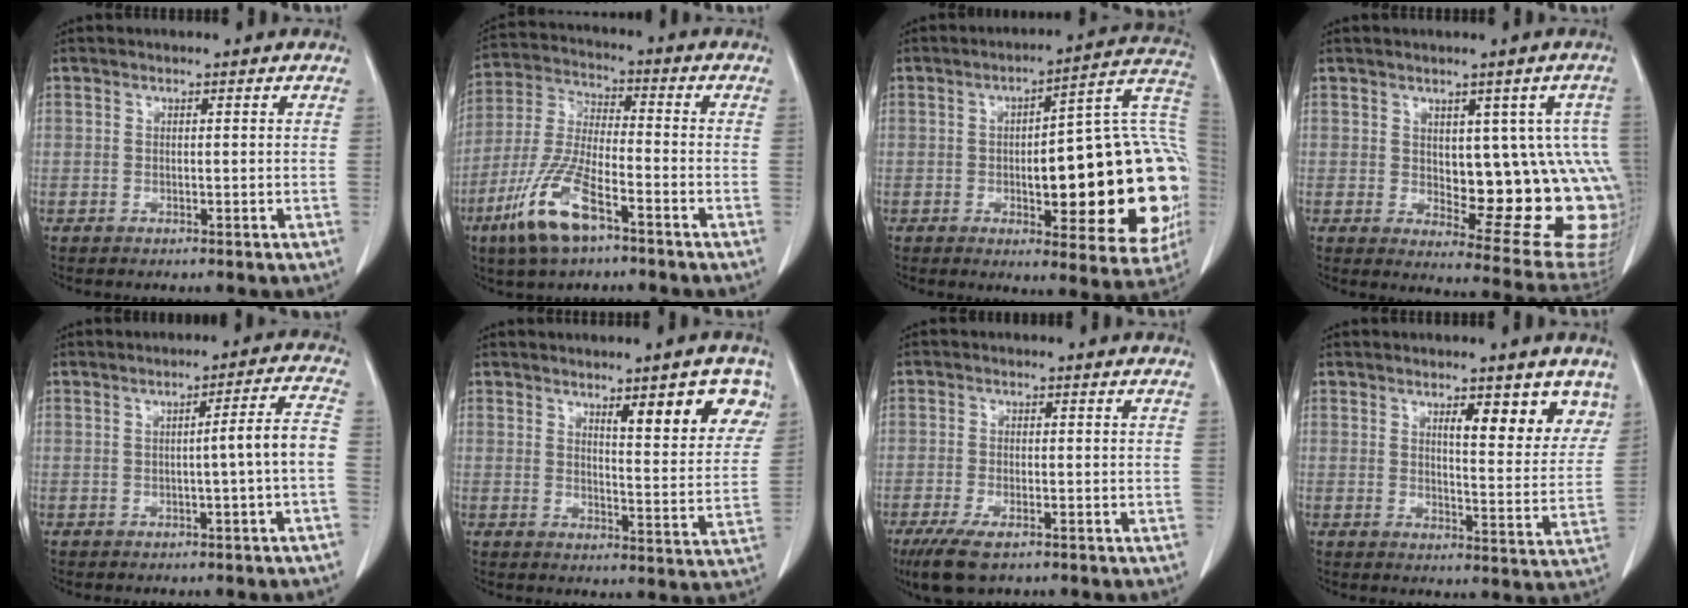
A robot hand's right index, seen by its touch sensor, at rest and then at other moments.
{"total": 12.3, "force": [-6.8, 3.1, 9.8], "torque": [-0.214, -0.017, -0.128]}
{"total": 26.4, "force": [-2.8, 6.4, 25.5], "torque": [-0.244, 0.031, -0.024]}
{"total": 15.8, "force": [0.2, 6.4, 14.4], "torque": [-0.121, 0.010, 0.022]}
{"total": 5.0, "force": [-1.2, -0.8, 4.8], "torque": [-0.064, 0.011, -0.017]}
{"total": 9.6, "force": [5.4, 1.7, 7.7], "torque": [-0.091, -0.004, 0.071]}
{"total": 6.0, "force": [-4.0, 1.7, 4.2], "torque": [-0.081, -0.014, -0.064]}
{"total": 8.4, "force": [5.4, 2.2, 6.0], "torque": [-0.065, -0.012, 0.069]}